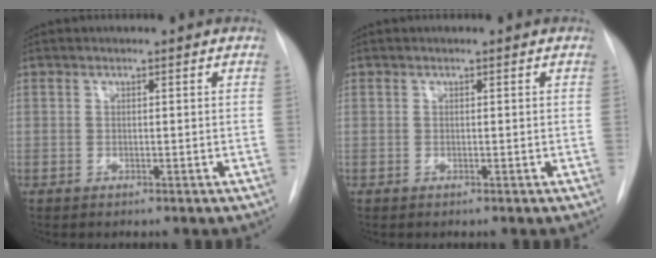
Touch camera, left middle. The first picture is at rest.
{"total": 0.0}